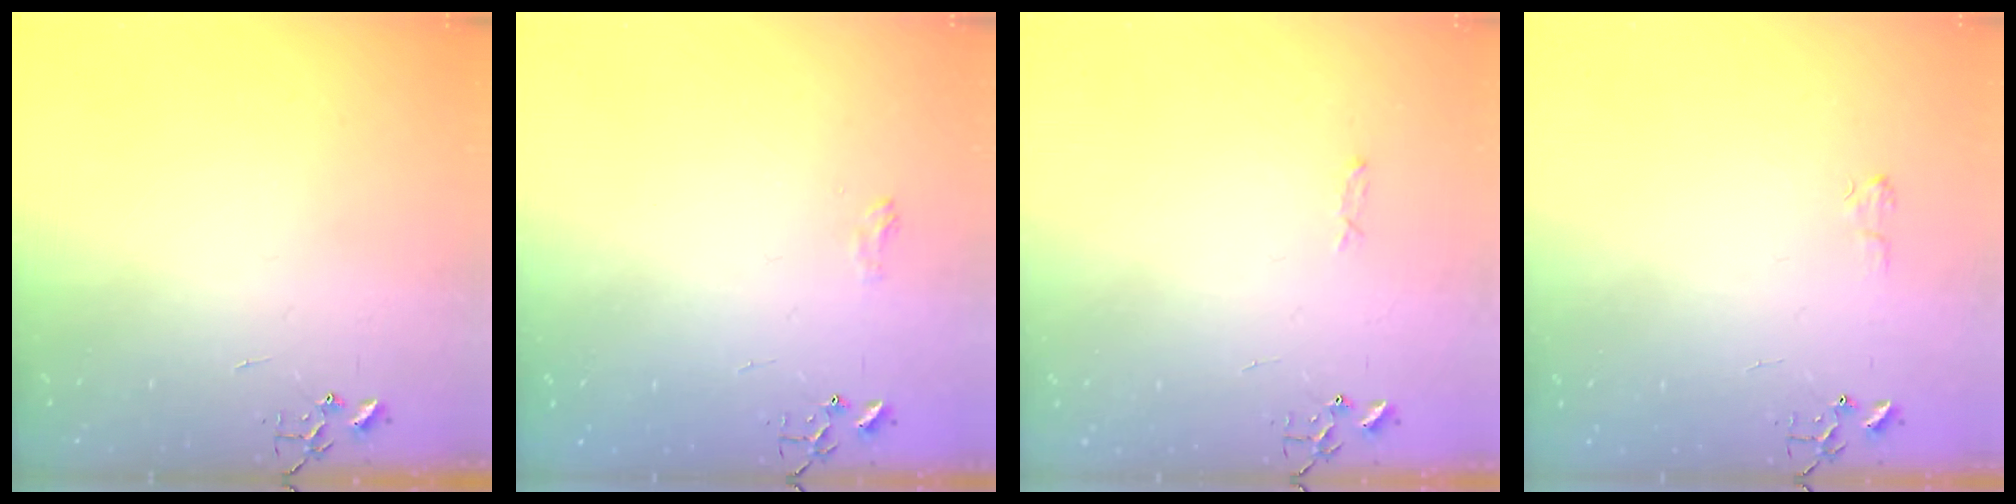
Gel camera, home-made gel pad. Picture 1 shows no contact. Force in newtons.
{"total": 6.3, "press": 6.3, "slide": 0.8}
{"total": 3.3, "press": 3.3, "slide": 0.5}
{"total": 5.4, "press": 5.4, "slide": 0.6}